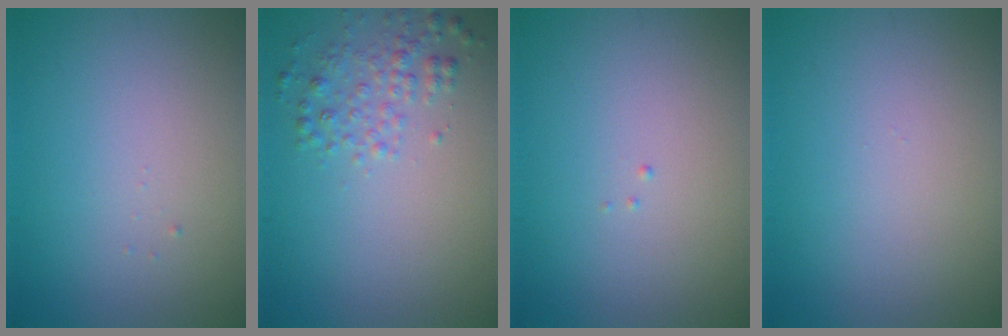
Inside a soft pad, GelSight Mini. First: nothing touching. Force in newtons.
{"total": 2.2, "press": 2.2, "slide": 0.1}
{"total": 0.0}
{"total": 0.0}